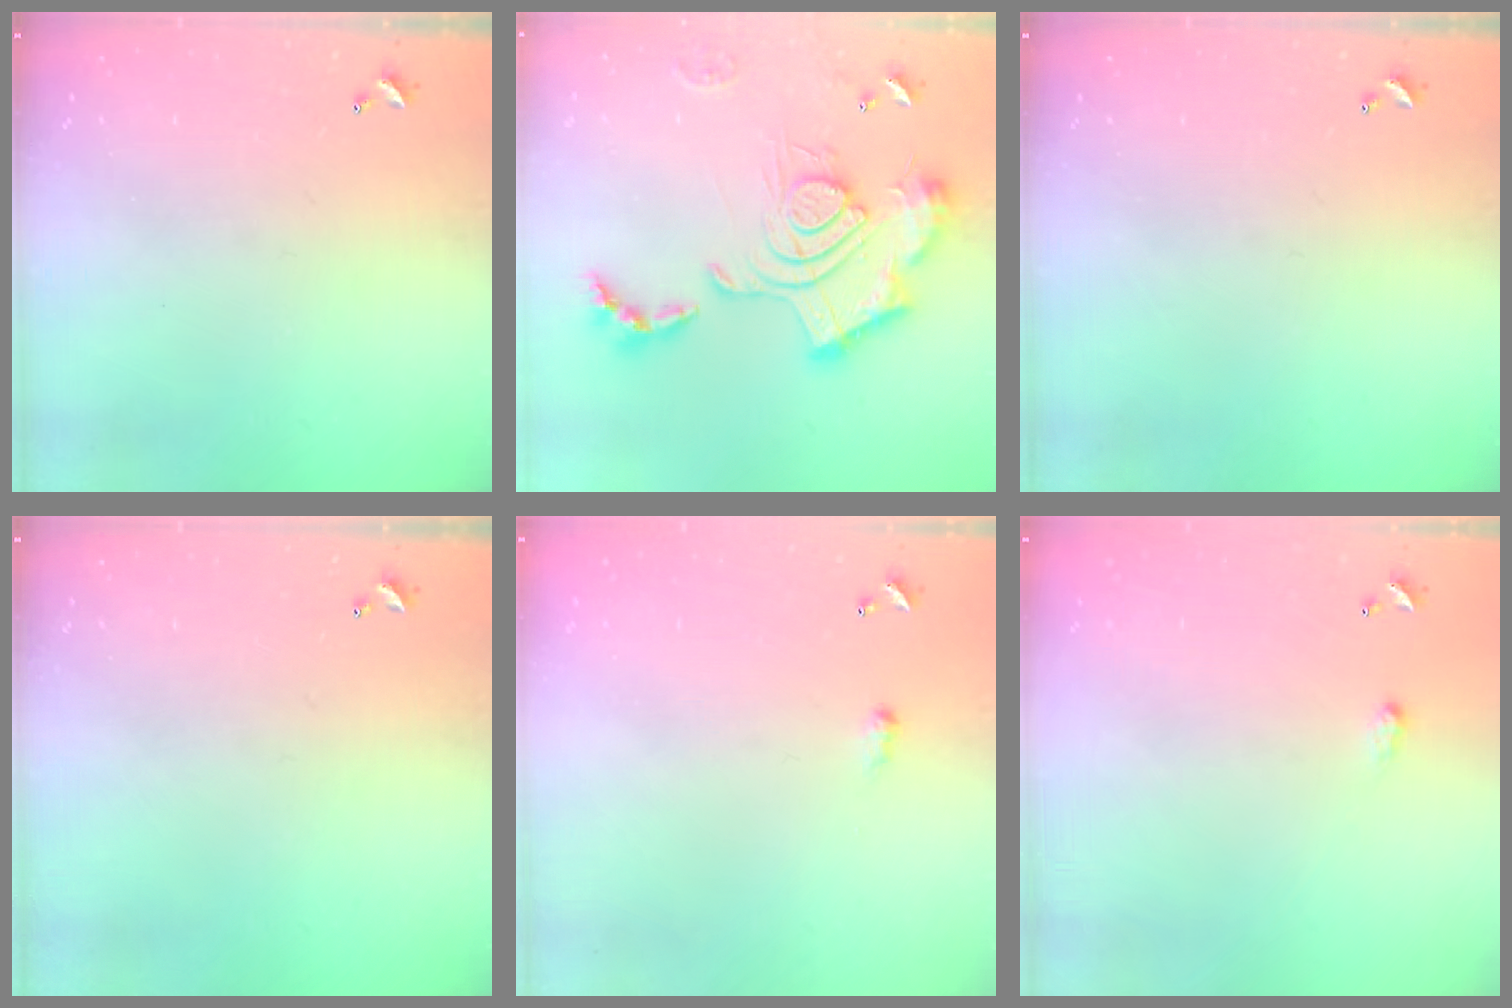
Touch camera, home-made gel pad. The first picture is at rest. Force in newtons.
{"total": 2.5, "press": 1.9, "slide": 1.7}
{"total": 0.0}
{"total": 0.0}
{"total": 1.6, "press": 1.5, "slide": 0.4}
{"total": 1.3, "press": 1.3, "slide": 0.2}